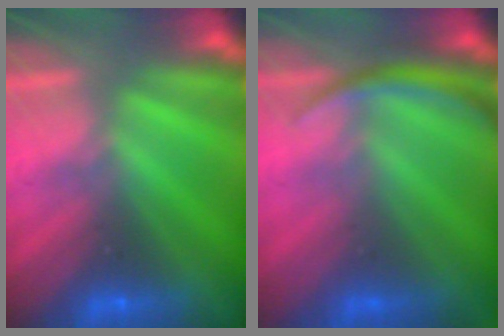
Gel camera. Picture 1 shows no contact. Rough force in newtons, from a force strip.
{"total": 2.9}